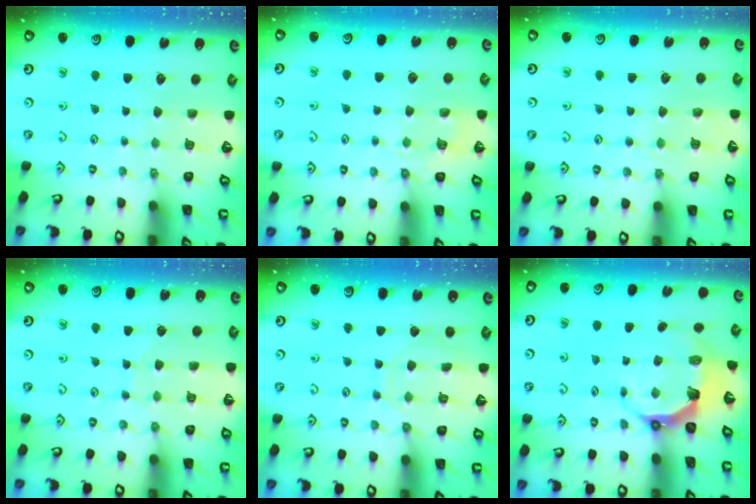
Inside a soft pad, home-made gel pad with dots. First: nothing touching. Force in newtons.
{"total": 6.0, "press": 5.8, "slide": 1.4}
{"total": 7.4, "press": 7.3, "slide": 0.8}
{"total": 5.7, "press": 5.7, "slide": 0.6}
{"total": 8.2, "press": 8.2, "slide": 0.7}
{"total": 6.5, "press": 4.9, "slide": 4.2}